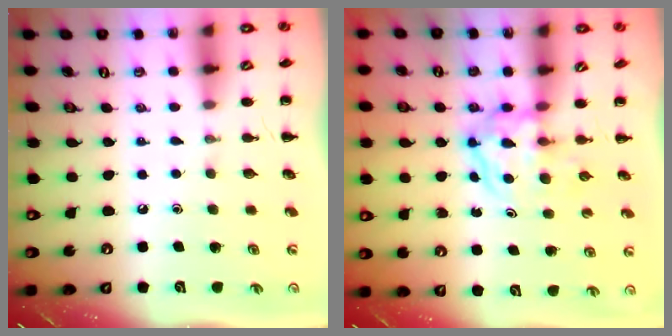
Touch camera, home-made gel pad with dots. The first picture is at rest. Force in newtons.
{"total": 3.8, "press": 3.7, "slide": 0.4}